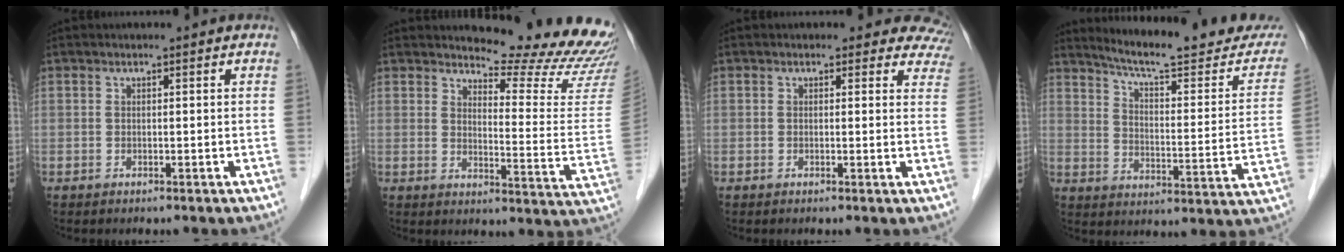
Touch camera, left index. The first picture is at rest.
{"total": 17.0, "force": [16.3, 1.1, 4.6], "torque": [-0.051, -0.122, 0.175]}
{"total": 6.9, "force": [5.9, 3.6, 0.2], "torque": [0.046, -0.011, 0.022]}
{"total": 21.0, "force": [19.3, 2.2, 8.1], "torque": [-0.109, -0.062, 0.246]}